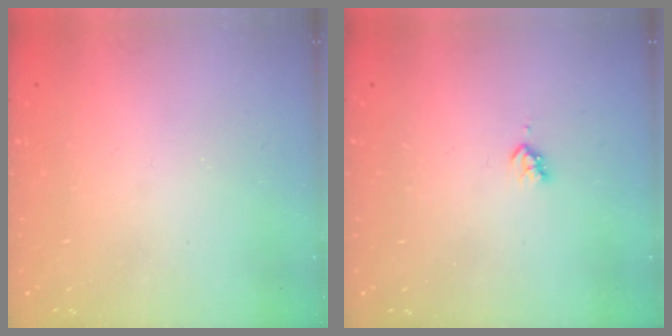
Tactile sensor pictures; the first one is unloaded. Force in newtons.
{"total": 2.3, "press": 2.3, "slide": 0.4}